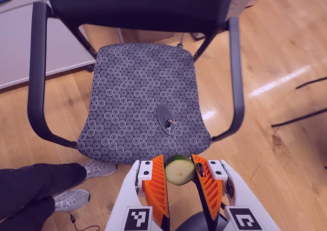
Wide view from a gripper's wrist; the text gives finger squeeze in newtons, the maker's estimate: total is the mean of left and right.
{"total": 8.7, "left": 8.5, "right": 9.0}